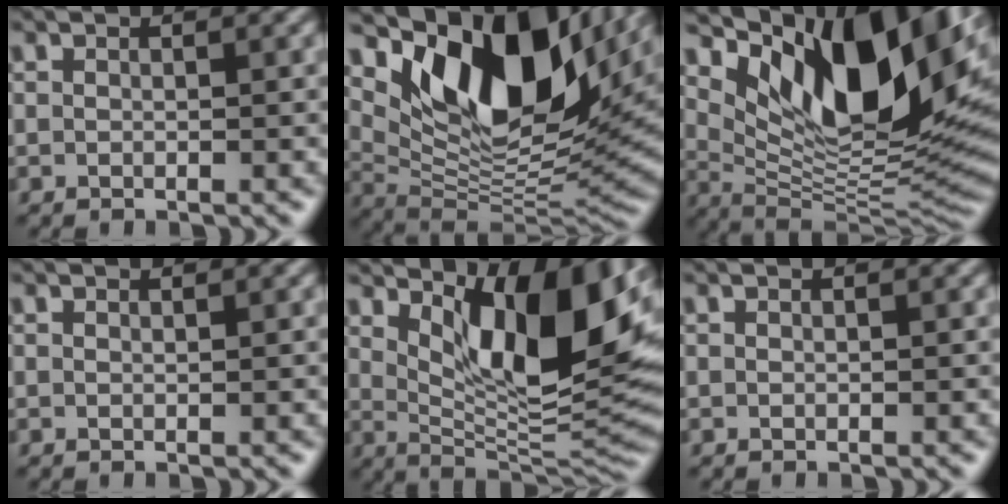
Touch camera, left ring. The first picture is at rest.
{"total": 13.9, "force": [6.8, 6.7, 10.0], "torque": [-0.166, -0.003, 0.127]}
{"total": 13.6, "force": [6.7, 5.7, 10.5], "torque": [-0.165, -0.010, 0.128]}
{"total": 0.0}
{"total": 10.9, "force": [3.8, 4.4, 9.3], "torque": [-0.138, -0.015, 0.067]}
{"total": 0.0}